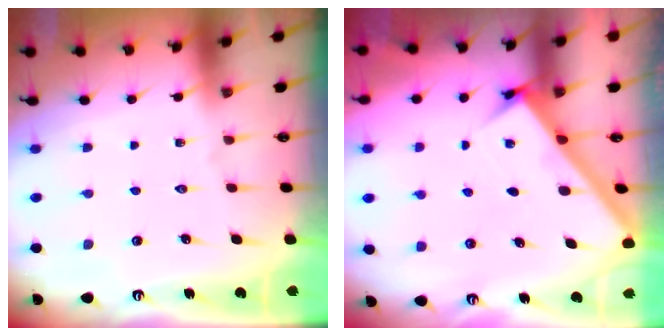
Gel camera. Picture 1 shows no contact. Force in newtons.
{"total": 3.0, "press": 3.0, "slide": 0.2}